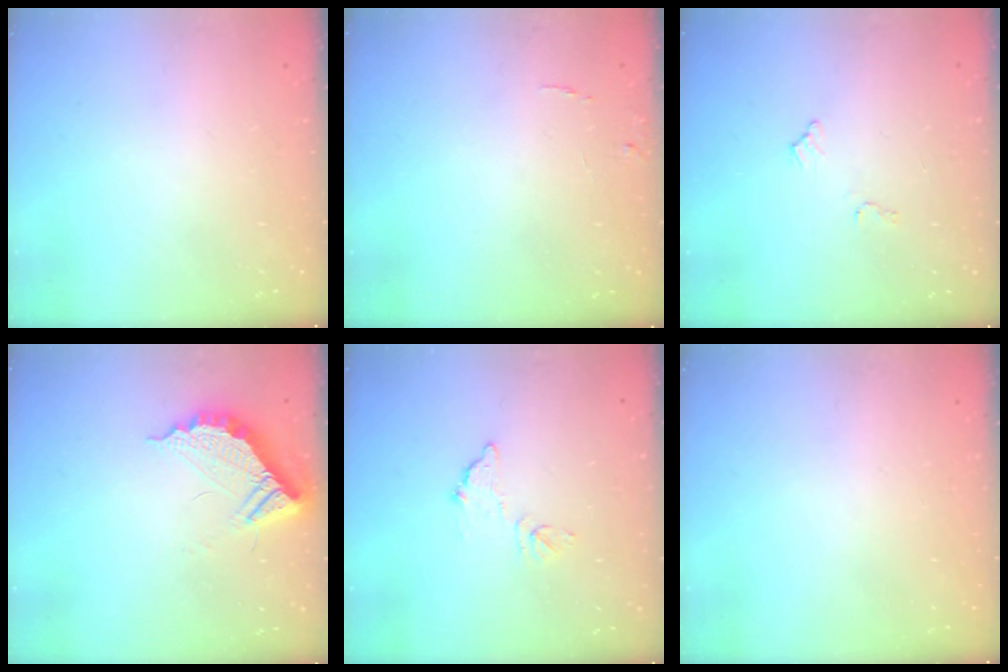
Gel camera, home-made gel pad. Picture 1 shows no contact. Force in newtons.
{"total": 5.6, "press": 5.6, "slide": 0.4}
{"total": 6.5, "press": 6.4, "slide": 0.4}
{"total": 11.2, "press": 11.2, "slide": 0.9}
{"total": 8.5, "press": 8.5, "slide": 0.5}
{"total": 0.0}